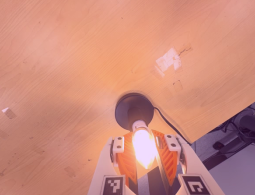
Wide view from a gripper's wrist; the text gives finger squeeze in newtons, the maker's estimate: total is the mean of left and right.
{"total": 17.3, "left": 16.6, "right": 18.1}